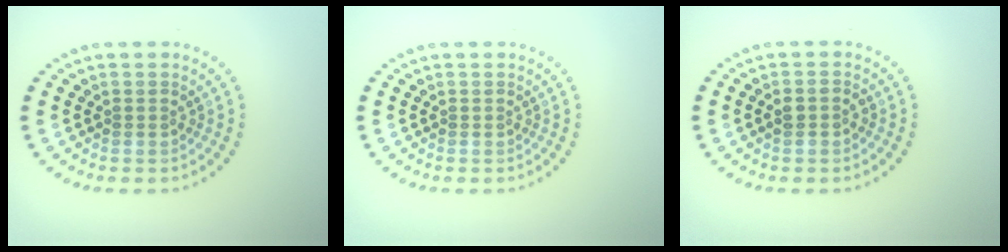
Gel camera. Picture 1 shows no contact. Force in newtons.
{"total": 0.0}
{"total": 1.4, "press": 1.4, "slide": 0.3}